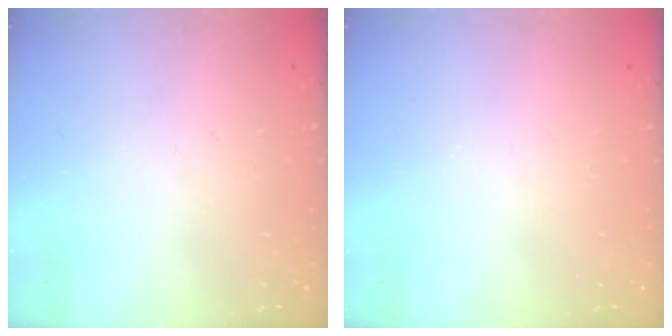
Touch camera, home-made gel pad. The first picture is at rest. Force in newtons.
{"total": 0.0}